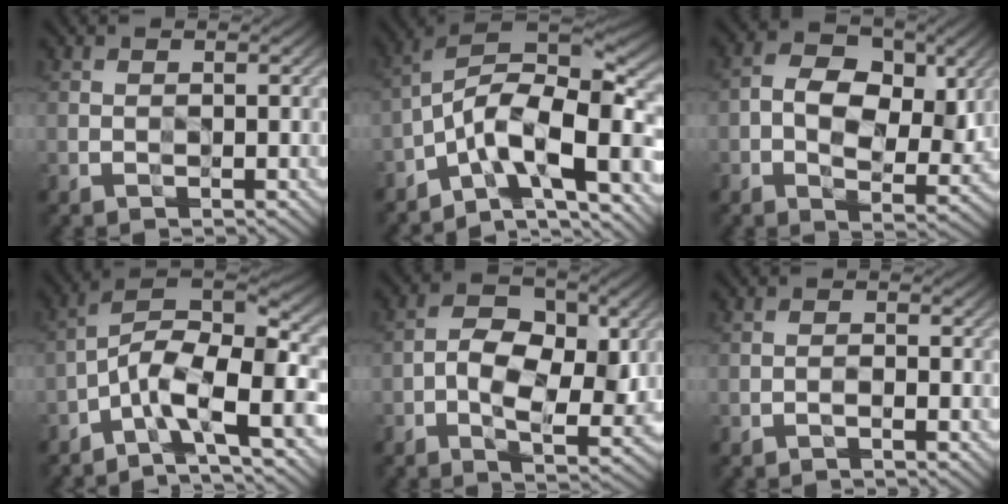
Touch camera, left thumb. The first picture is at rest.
{"total": 14.1, "force": [-6.7, 5.6, 11.1], "torque": [-0.190, -0.004, -0.130]}
{"total": 7.5, "force": [1.0, 5.0, 5.6], "torque": [-0.101, -0.006, 0.013]}
{"total": 11.2, "force": [-5.5, 3.7, 9.1], "torque": [-0.164, -0.001, -0.108]}
{"total": 7.0, "force": [-0.4, 4.2, 5.6], "torque": [-0.094, -0.002, -0.011]}
{"total": 0.7, "force": [-0.7, 0.0, 0.0], "torque": [0.002, 0.000, -0.015]}